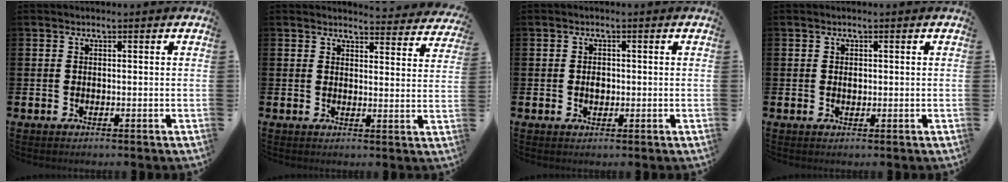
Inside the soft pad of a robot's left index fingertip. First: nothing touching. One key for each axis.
{"total": 3.8, "fx": 3.8, "fy": 0.4, "fz": 0.0, "tx": 0.008, "ty": -0.031, "tz": 0.064}
{"total": 1.6, "fx": 0.0, "fy": 1.2, "fz": 1.1, "tx": 0.002, "ty": -0.002, "tz": -0.007}
{"total": 0.7, "fx": 0.2, "fy": 0.5, "fz": 0.5, "tx": 0.006, "ty": -0.003, "tz": -0.001}